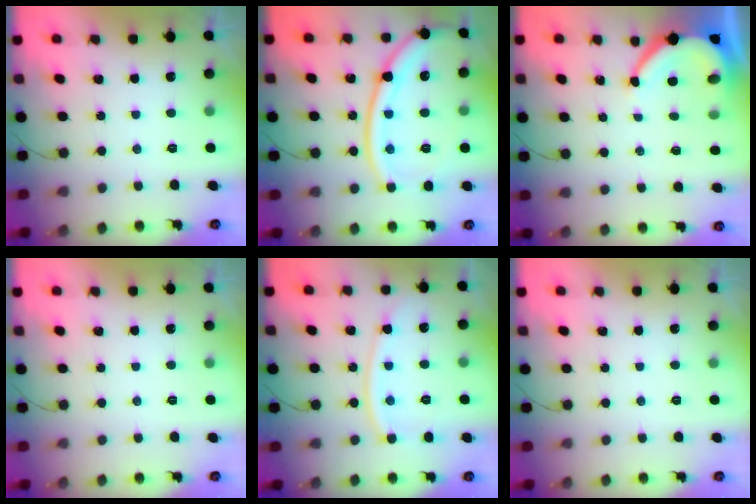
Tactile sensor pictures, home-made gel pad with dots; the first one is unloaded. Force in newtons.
{"total": 18.4, "press": 18.3, "slide": 1.9}
{"total": 7.1, "press": 7.0, "slide": 0.8}
{"total": 0.0}
{"total": 12.0, "press": 11.9, "slide": 1.3}
{"total": 0.0}